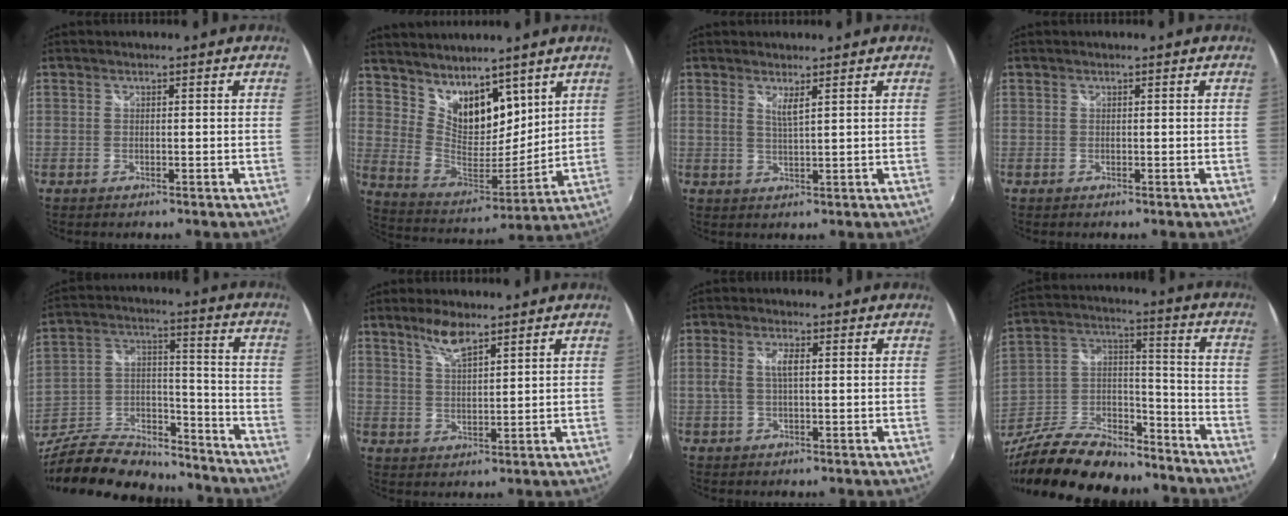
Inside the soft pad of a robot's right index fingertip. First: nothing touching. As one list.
[{"total": 14.4, "force": [10.4, 7.2, 7.0], "torque": [-0.125, 0.002, 0.203]}, {"total": 2.2, "force": [1.3, -0.1, 1.7], "torque": [-0.033, -0.006, 0.020]}, {"total": 0.0}, {"total": 26.9, "force": [-21.3, 10.8, 12.2], "torque": [-0.259, 0.026, -0.323]}, {"total": 5.3, "force": [3.9, 1.3, 3.4], "torque": [-0.062, 0.002, 0.075]}, {"total": 3.5, "force": [0.3, 1.1, 3.3], "torque": [-0.066, 0.002, 0.005]}, {"total": 25.8, "force": [-19.4, 10.7, 13.1], "torque": [-0.275, 0.015, -0.306]}]